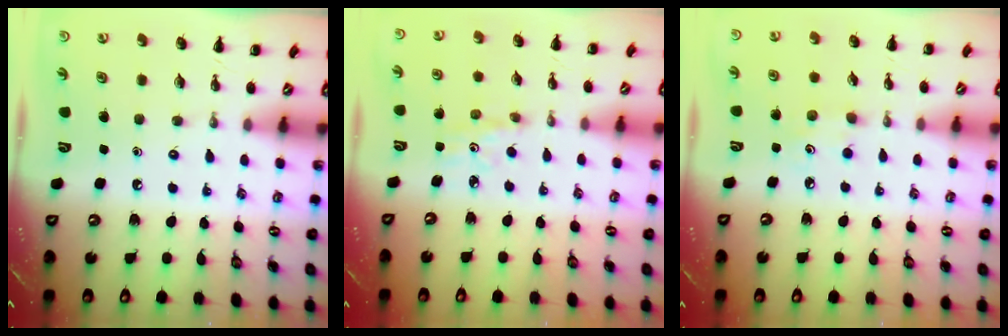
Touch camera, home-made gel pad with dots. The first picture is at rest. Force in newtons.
{"total": 3.4, "press": 3.2, "slide": 1.1}
{"total": 4.1, "press": 3.9, "slide": 1.1}